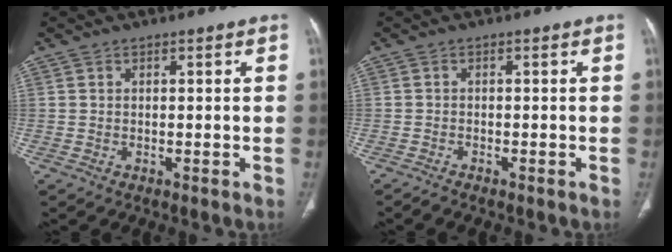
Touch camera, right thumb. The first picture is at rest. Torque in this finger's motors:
{"motor_torque": [0.37, 0.71, 0.22, 0.40, -0.06]}